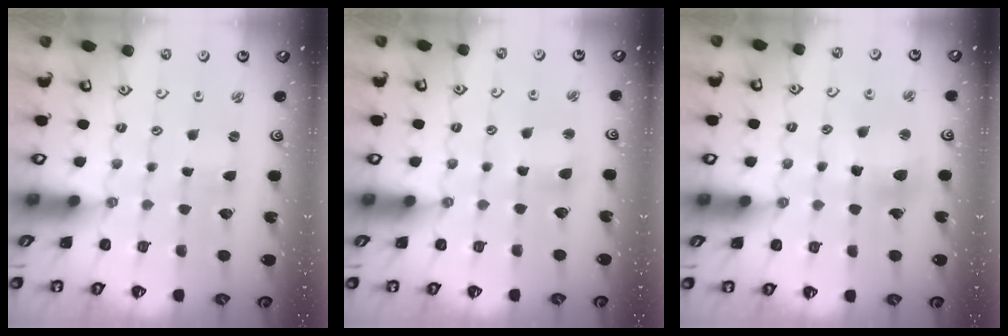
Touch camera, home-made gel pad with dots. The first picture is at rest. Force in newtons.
{"total": 5.2, "press": 5.1, "slide": 0.7}
{"total": 11.2, "press": 11.2, "slide": 1.4}